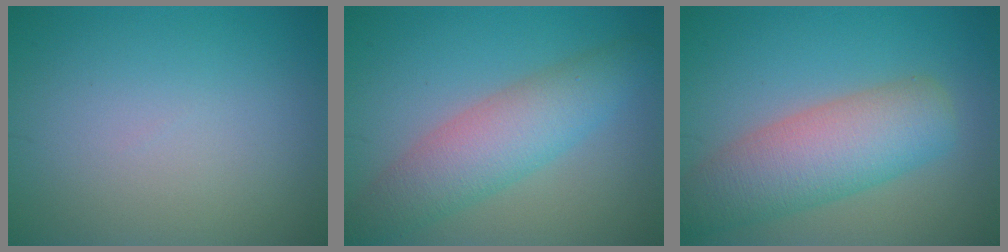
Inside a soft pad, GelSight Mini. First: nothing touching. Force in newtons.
{"total": 5.6, "press": 5.6, "slide": 0.2}
{"total": 7.2, "press": 7.2, "slide": 0.3}